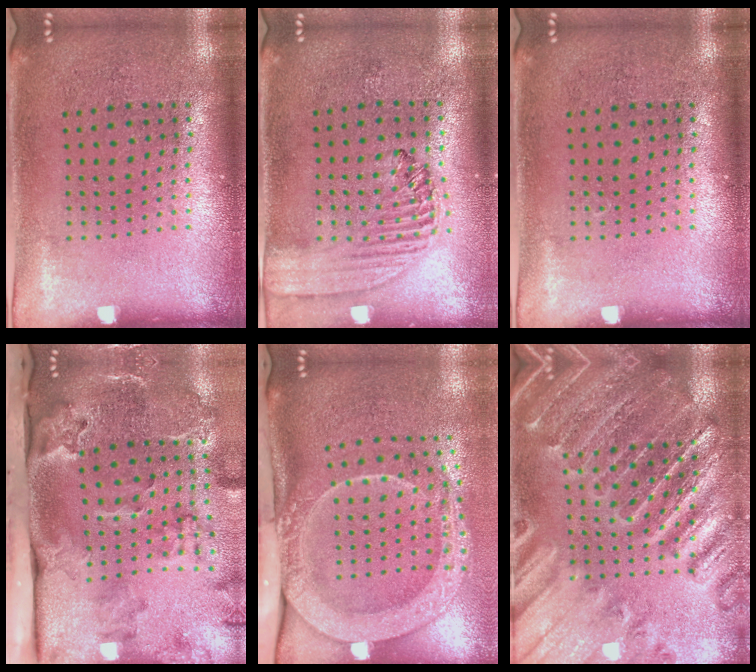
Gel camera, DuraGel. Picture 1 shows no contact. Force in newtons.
{"total": 1.5, "press": 1.4, "slide": 0.5}
{"total": 0.0}
{"total": 4.0, "press": 2.7, "slide": 3.0}
{"total": 2.9, "press": 2.1, "slide": 2.0}
{"total": 2.8, "press": 2.8, "slide": 0.3}